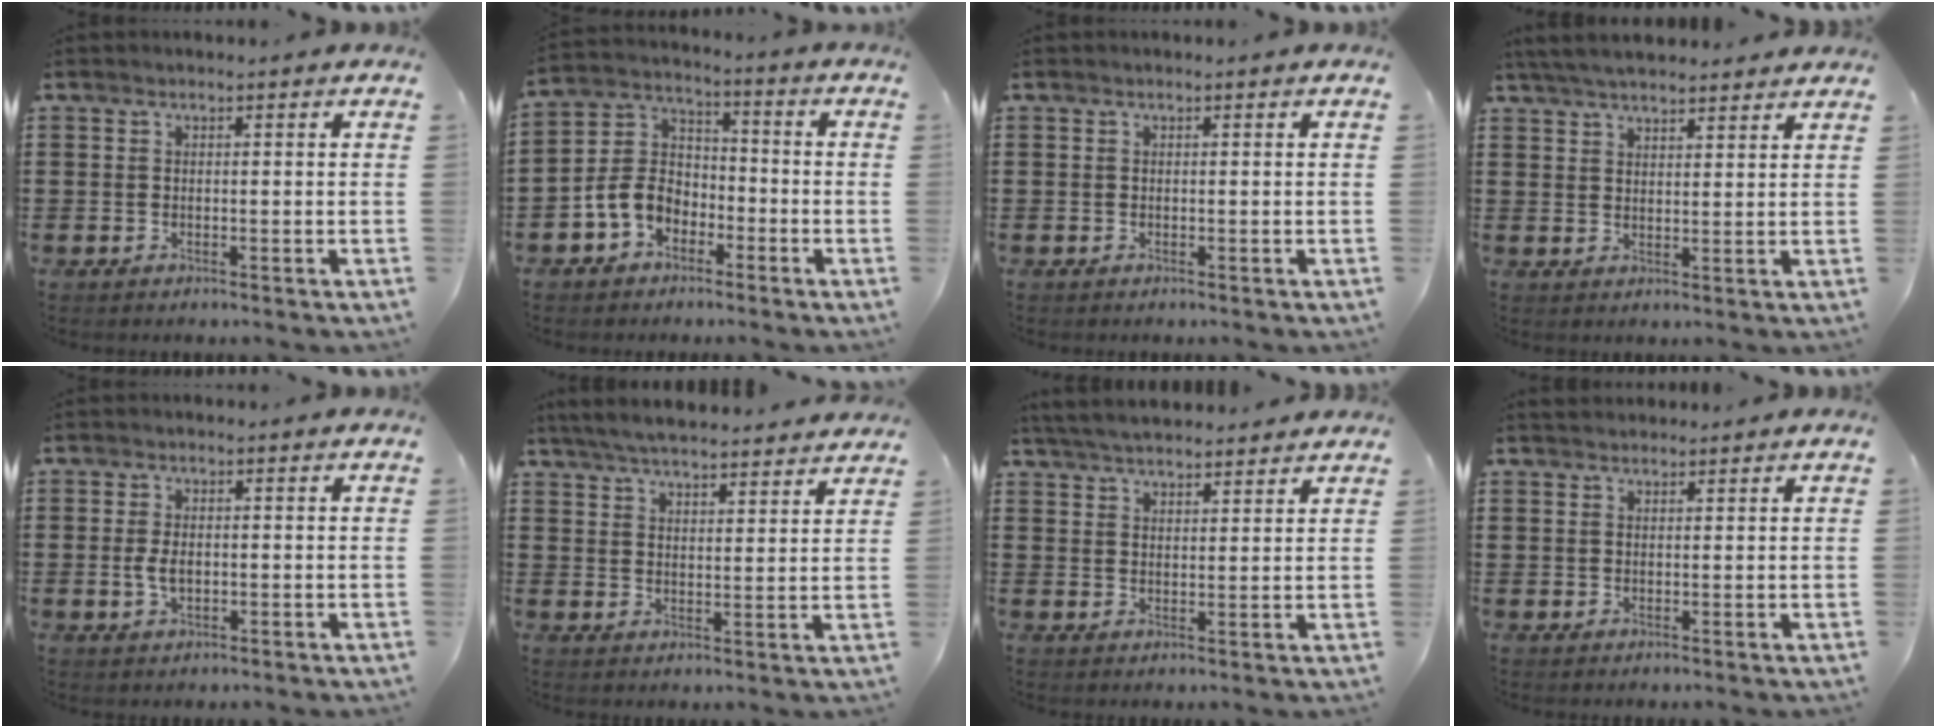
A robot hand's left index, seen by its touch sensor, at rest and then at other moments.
{"total": 6.8, "force": [-3.6, 5.1, 2.8], "torque": [-0.090, 0.010, -0.079]}
{"total": 0.0}
{"total": 4.4, "force": [4.2, 0.5, 1.2], "torque": [-0.036, -0.005, 0.079]}
{"total": 3.2, "force": [-0.2, 1.8, 2.7], "torque": [-0.067, -0.001, -0.009]}
{"total": 5.4, "force": [5.3, 0.1, 1.3], "torque": [-0.045, -0.023, 0.095]}
{"total": 4.3, "force": [4.3, 0.3, 0.8], "torque": [-0.029, -0.011, 0.079]}
{"total": 1.6, "force": [1.5, 0.6, 0.0], "torque": [-0.003, 0.004, 0.031]}